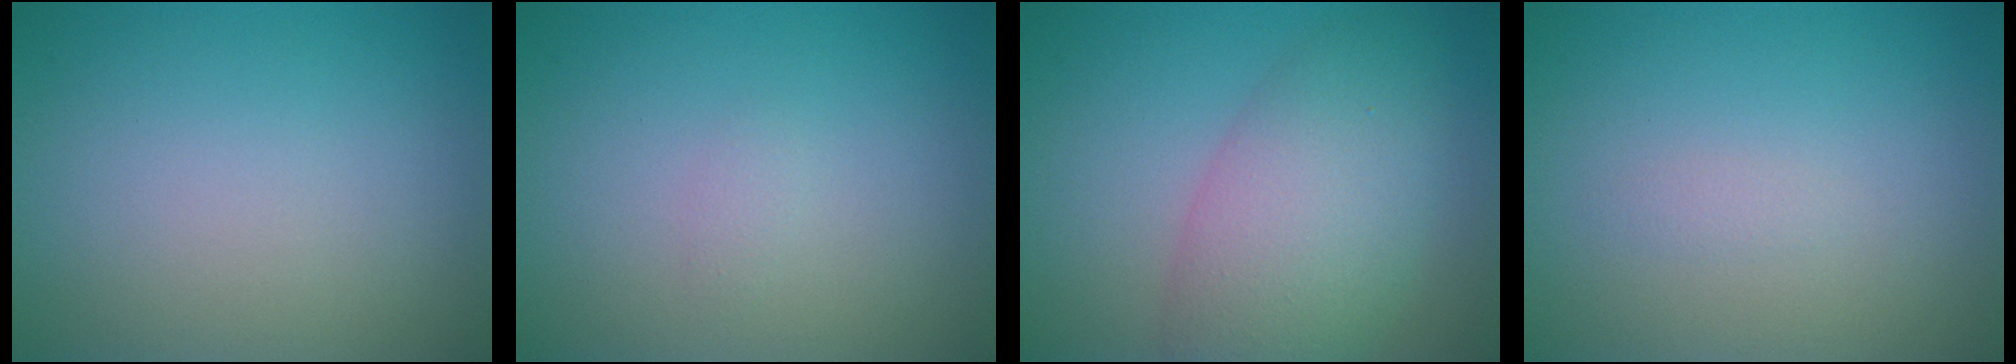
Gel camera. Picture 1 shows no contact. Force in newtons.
{"total": 0.6, "press": 0.6, "slide": 0.1}
{"total": 7.0, "press": 7.0, "slide": 0.3}
{"total": 0.6, "press": 0.6, "slide": 0.1}